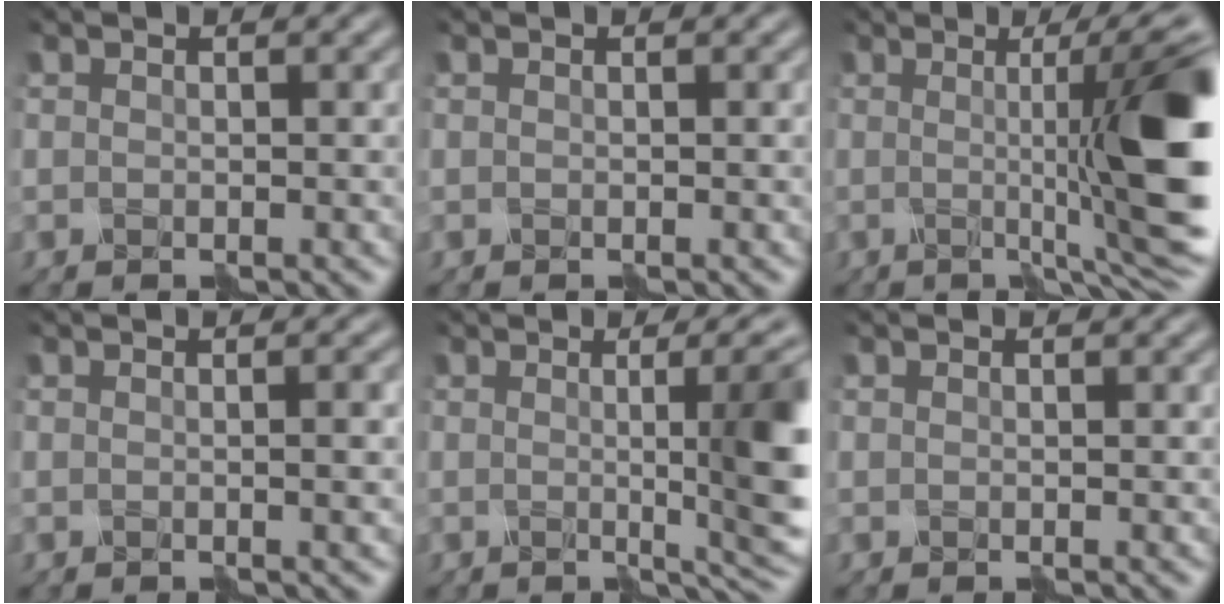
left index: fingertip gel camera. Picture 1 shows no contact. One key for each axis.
{"total": 0.0}
{"total": 12.9, "fx": 0.2, "fy": 2.6, "fz": 12.7, "tx": -0.139, "ty": -0.002, "tz": 0.006}
{"total": 1.8, "fx": 0.0, "fy": 0.5, "fz": 1.8, "tx": -0.018, "ty": 0.003, "tz": -0.005}
{"total": 10.7, "fx": 0.2, "fy": 3.3, "fz": 10.2, "tx": -0.085, "ty": 0.013, "tz": -0.002}
{"total": 0.0}